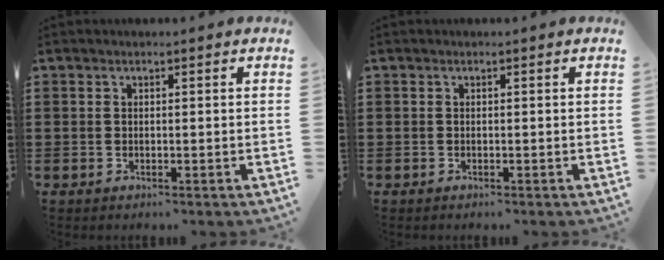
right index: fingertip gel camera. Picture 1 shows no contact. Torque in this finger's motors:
{"motor_torque": [-0.08, -0.11, -0.04, -0.02]}